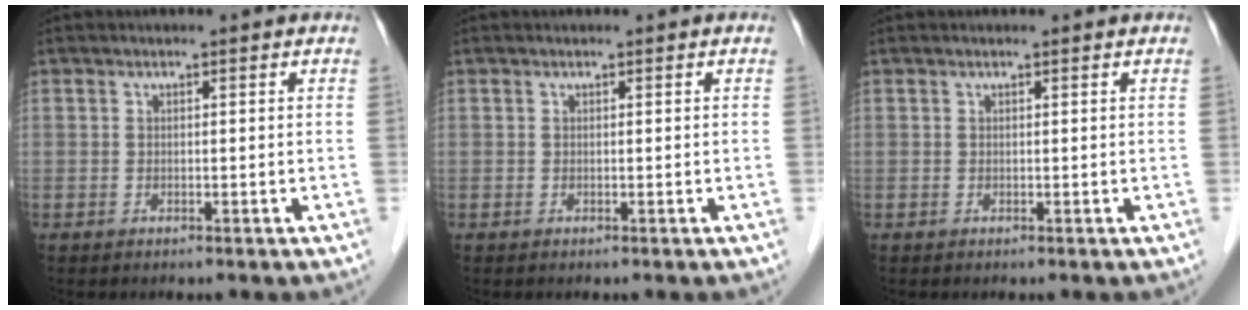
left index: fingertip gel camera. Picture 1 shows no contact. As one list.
[{"total": 0.0}, {"total": 0.0}]